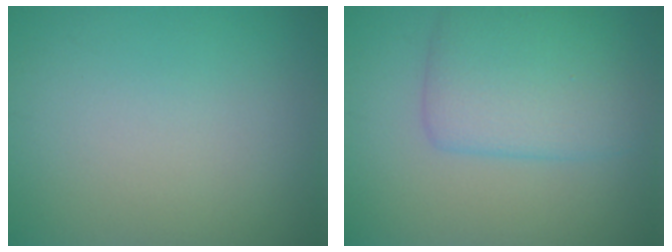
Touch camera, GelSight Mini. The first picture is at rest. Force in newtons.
{"total": 5.5, "press": 5.5, "slide": 0.2}